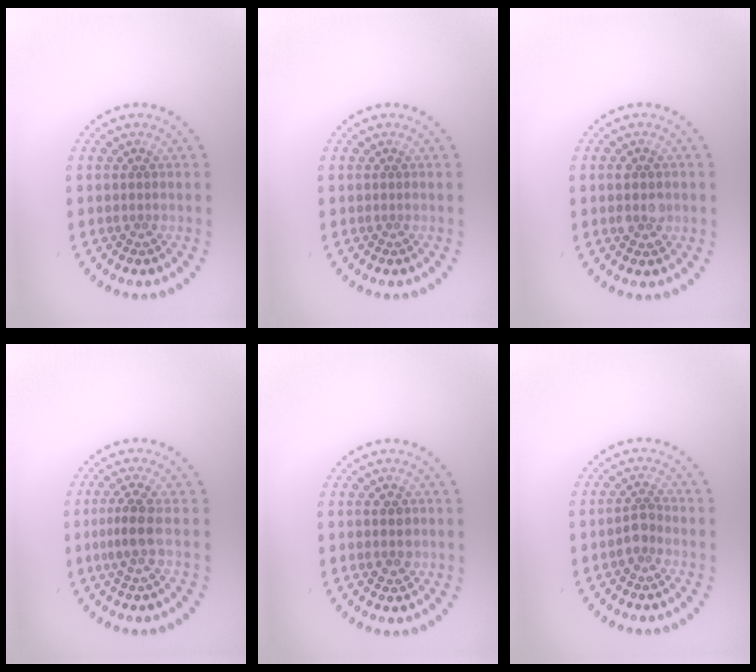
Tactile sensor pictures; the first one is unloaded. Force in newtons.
{"total": 0.0}
{"total": 2.7, "press": 2.7, "slide": 0.1}
{"total": 2.3, "press": 1.6, "slide": 1.5}
{"total": 1.5, "press": 1.5, "slide": 0.2}
{"total": 1.6, "press": 1.4, "slide": 0.8}